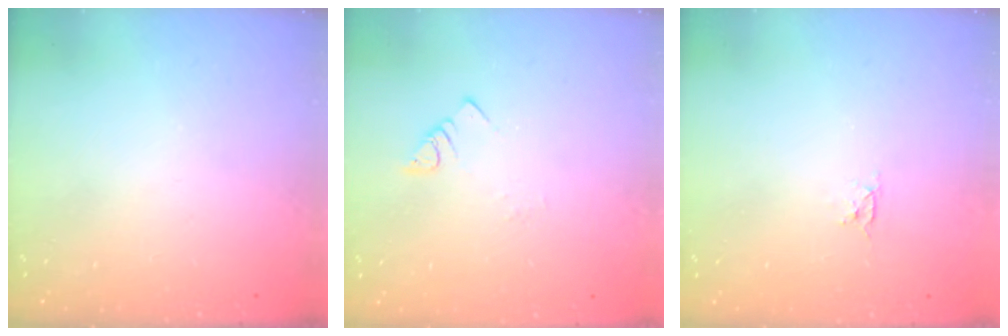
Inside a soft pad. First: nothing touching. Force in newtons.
{"total": 2.5, "press": 2.5, "slide": 0.4}
{"total": 2.8, "press": 2.8, "slide": 0.4}